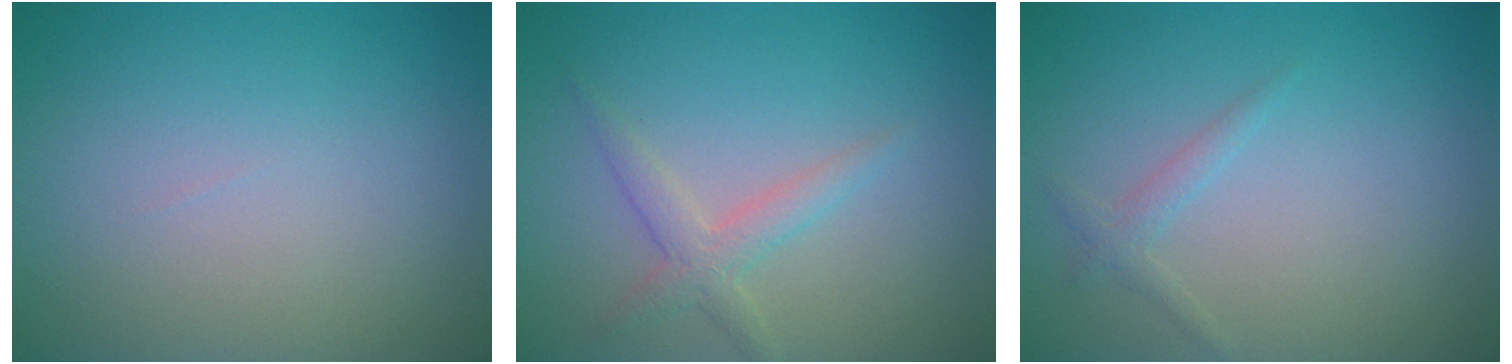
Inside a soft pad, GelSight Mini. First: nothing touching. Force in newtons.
{"total": 2.2, "press": 2.2, "slide": 0.0}
{"total": 1.0, "press": 1.0, "slide": 0.2}